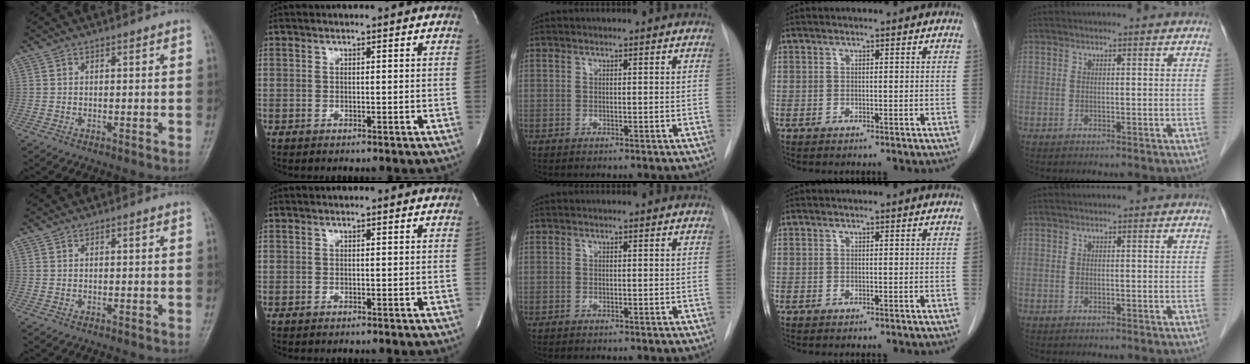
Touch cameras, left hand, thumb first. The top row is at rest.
{}